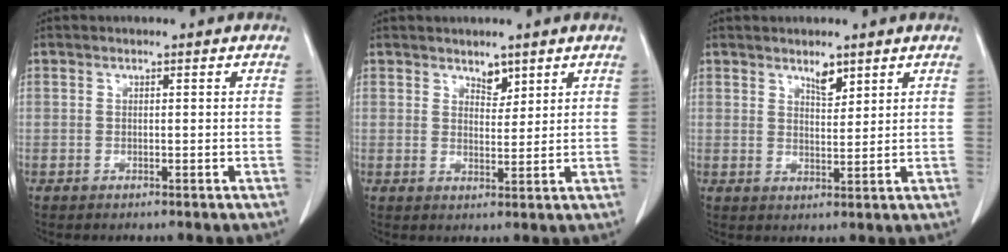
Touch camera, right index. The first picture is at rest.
{"total": 2.5, "force": [2.0, 1.3, 1.0], "torque": [-0.012, -0.007, 0.034]}
{"total": 2.8, "force": [2.1, 1.0, 1.6], "torque": [-0.028, -0.007, 0.039]}